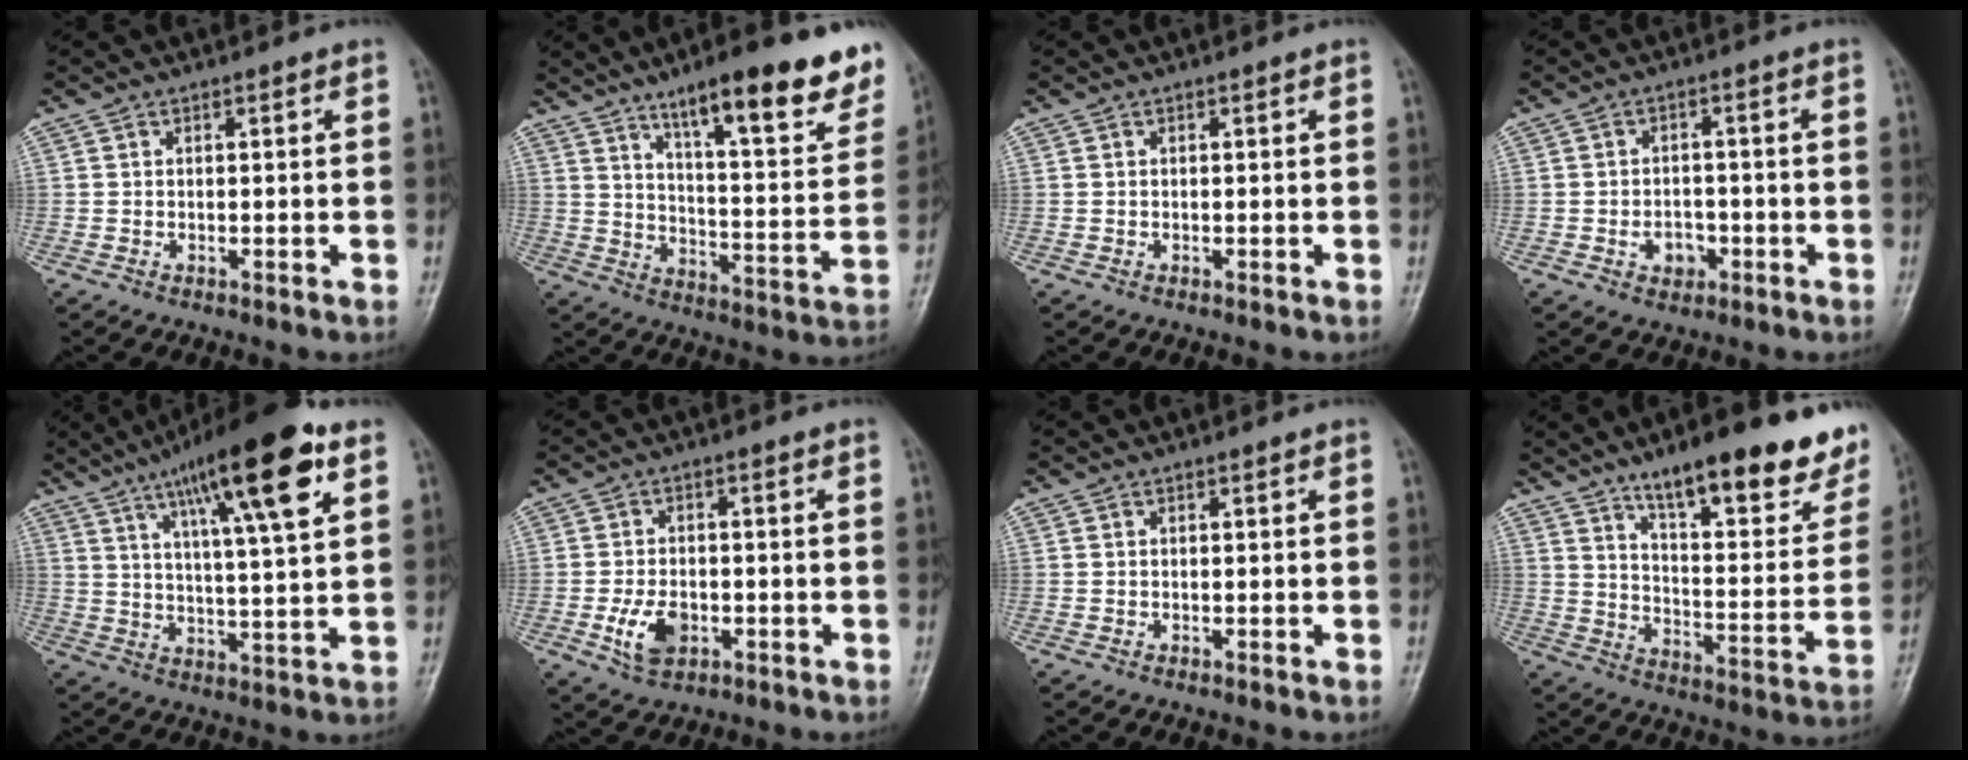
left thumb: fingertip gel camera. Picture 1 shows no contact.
{"total": 21.2, "force": [13.9, 4.8, 15.3], "torque": [-0.181, -0.061, 0.208]}
{"total": 0.0}
{"total": 4.4, "force": [-1.6, 3.3, 2.4], "torque": [-0.018, 0.013, -0.023]}
{"total": 18.6, "force": [9.3, 3.7, 15.7], "torque": [-0.236, -0.019, 0.147]}
{"total": 6.6, "force": [-2.1, 4.3, 4.6], "torque": [-0.078, 0.004, -0.034]}
{"total": 0.0}
{"total": 23.2, "force": [15.8, 6.9, 15.5], "torque": [-0.169, -0.070, 0.228]}